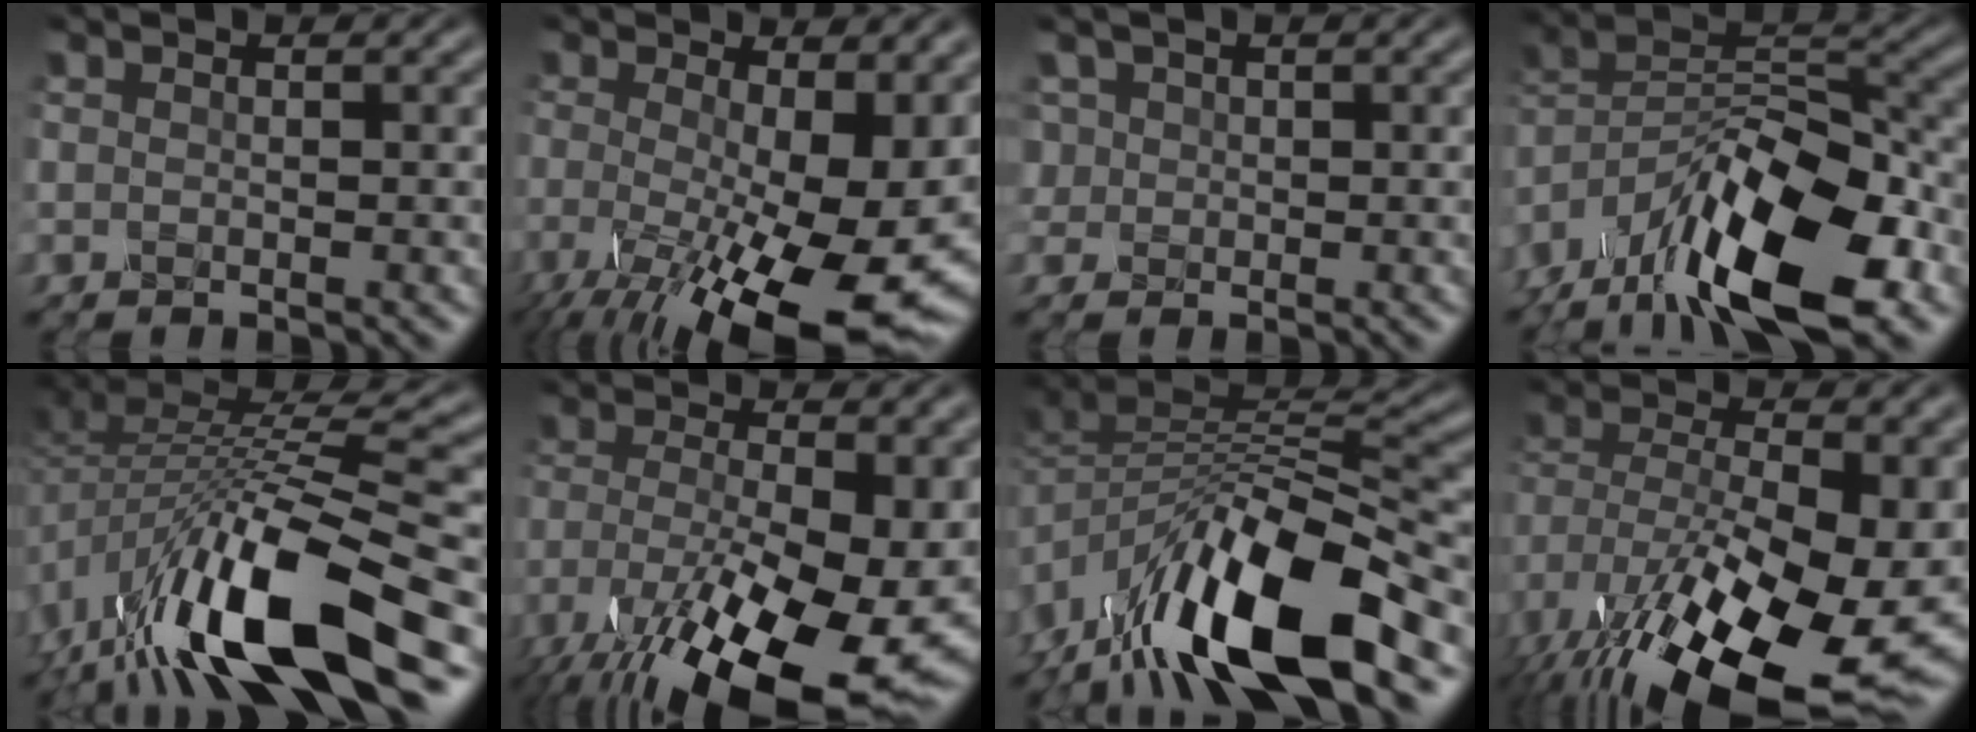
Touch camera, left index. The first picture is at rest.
{"total": 17.2, "force": [-4.3, 6.8, 15.2], "torque": [-0.227, -0.039, -0.050]}
{"total": 2.7, "force": [0.7, 2.4, 1.0], "torque": [-0.026, 0.015, 0.016]}
{"total": 15.4, "force": [-9.6, 5.8, 10.6], "torque": [-0.187, 0.008, -0.181]}
{"total": 14.1, "force": [-6.8, 4.9, 11.4], "torque": [-0.207, 0.001, -0.121]}
{"total": 18.3, "force": [-9.0, 6.8, 14.3], "torque": [-0.254, -0.030, -0.137]}
{"total": 13.8, "force": [-7.6, 5.5, 10.2], "torque": [-0.176, 0.000, -0.136]}
{"total": 19.7, "force": [-9.3, 8.5, 15.1], "torque": [-0.290, -0.038, -0.134]}